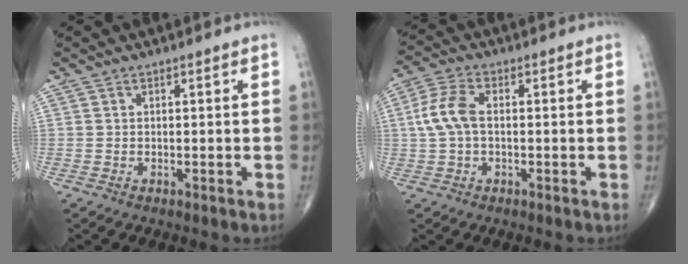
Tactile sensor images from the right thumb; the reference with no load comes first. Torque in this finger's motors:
{"motor_torque": [-0.29, 0.74, 0.82, 0.06, 0.09]}